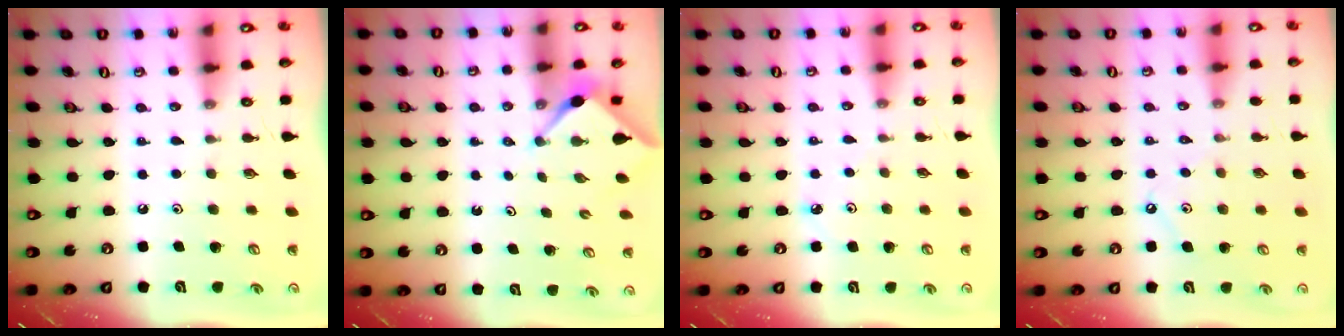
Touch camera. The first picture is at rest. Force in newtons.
{"total": 3.0, "press": 2.9, "slide": 0.4}
{"total": 2.2, "press": 2.2, "slide": 0.3}
{"total": 5.1, "press": 5.1, "slide": 0.7}